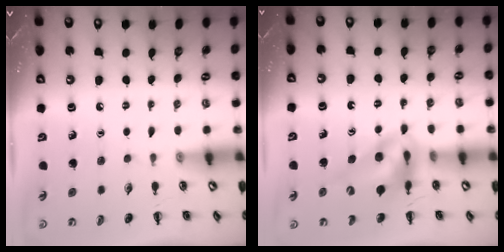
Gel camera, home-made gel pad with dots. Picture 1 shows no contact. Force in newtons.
{"total": 11.5, "press": 10.9, "slide": 3.5}